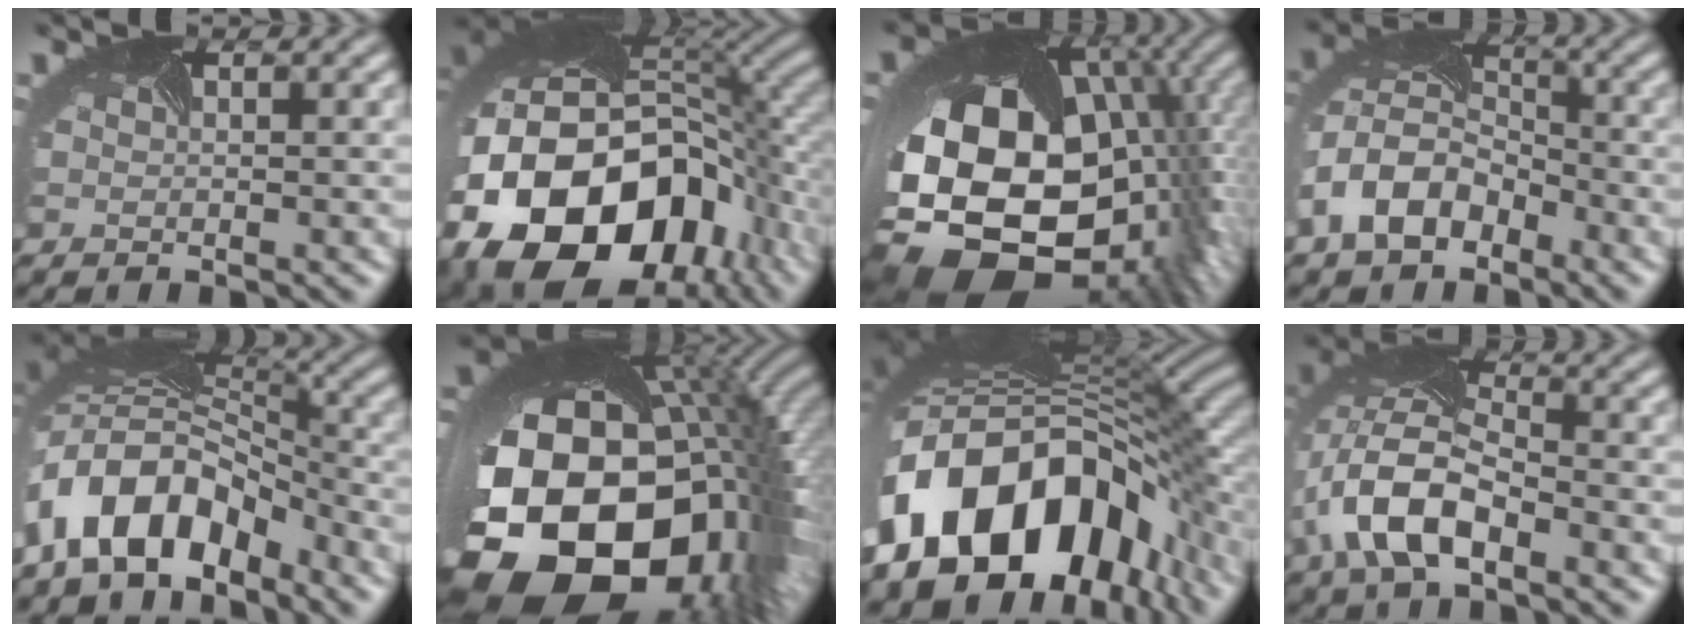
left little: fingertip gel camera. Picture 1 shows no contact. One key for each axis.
{"total": 18.7, "fx": -6.5, "fy": 12.8, "fz": 12.0, "tx": -0.269, "ty": -0.033, "tz": -0.101}
{"total": 20.1, "fx": -3.5, "fy": 13.9, "fz": 14.0, "tx": -0.267, "ty": -0.077, "tz": -0.020}
{"total": 7.4, "fx": -3.3, "fy": 4.8, "fz": 4.6, "tx": -0.103, "ty": -0.003, "tz": -0.072}
{"total": 9.5, "fx": -4.8, "fy": 5.5, "fz": 6.2, "tx": -0.108, "ty": 0.011, "tz": -0.093}
{"total": 22.9, "fx": -6.1, "fy": 16.0, "fz": 15.3, "tx": -0.306, "ty": -0.099, "tz": -0.074}
{"total": 16.3, "fx": -6.2, "fy": 10.1, "fz": 11.1, "tx": -0.190, "ty": -0.025, "tz": -0.098}
{"total": 8.5, "fx": -3.3, "fy": 4.3, "fz": 6.6, "tx": -0.149, "ty": 0.002, "tz": -0.070}